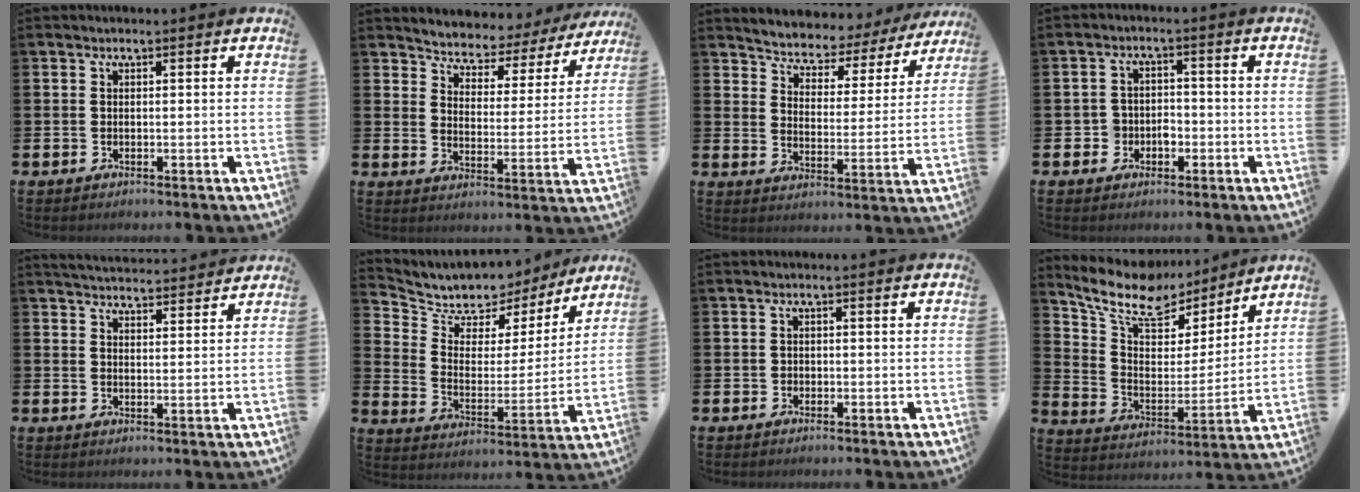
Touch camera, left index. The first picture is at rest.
{"total": 4.2, "force": [4.0, 1.4, -0.3], "torque": [-0.023, -0.040, 0.062]}
{"total": 4.5, "force": [4.3, 1.4, -0.1], "torque": [-0.028, -0.042, 0.066]}
{"total": 2.8, "force": [-1.2, 2.5, 0.5], "torque": [-0.014, 0.003, -0.030]}
{"total": 4.6, "force": [4.6, 0.4, 0.2], "torque": [-0.010, -0.030, 0.082]}
{"total": 7.6, "force": [6.7, 3.5, 0.7], "torque": [-0.063, -0.050, 0.118]}
{"total": 0.6, "force": [-0.2, 0.6, 0.1], "torque": [0.002, 0.002, -0.006]}
{"total": 11.2, "force": [9.4, 4.8, 3.7], "torque": [-0.102, -0.067, 0.162]}